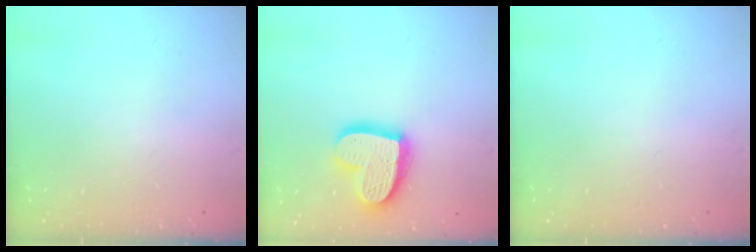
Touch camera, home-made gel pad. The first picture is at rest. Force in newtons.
{"total": 18.0, "press": 17.9, "slide": 1.3}
{"total": 0.0}